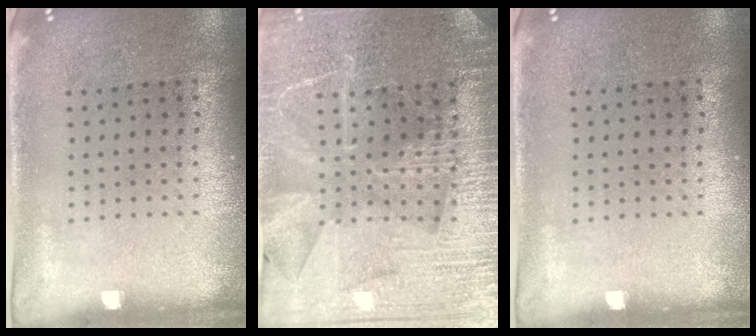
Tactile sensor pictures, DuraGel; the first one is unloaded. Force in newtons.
{"total": 4.1, "press": 3.9, "slide": 1.4}
{"total": 0.0}